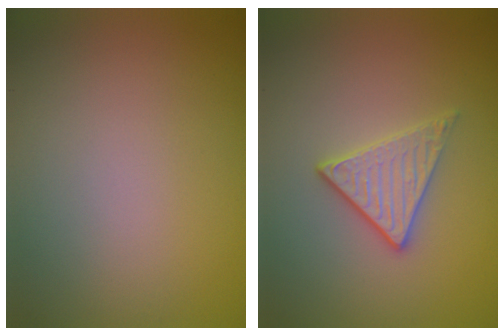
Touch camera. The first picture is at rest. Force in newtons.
{"total": 2.8, "press": 2.6, "slide": 1.1}